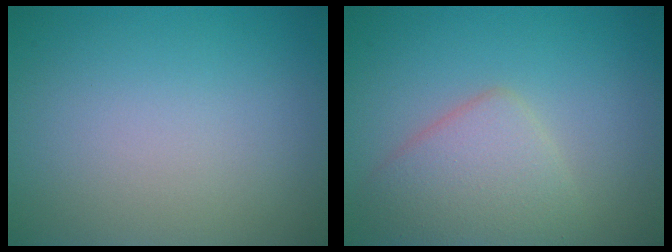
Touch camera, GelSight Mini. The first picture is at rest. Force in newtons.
{"total": 4.2, "press": 4.2, "slide": 0.0}